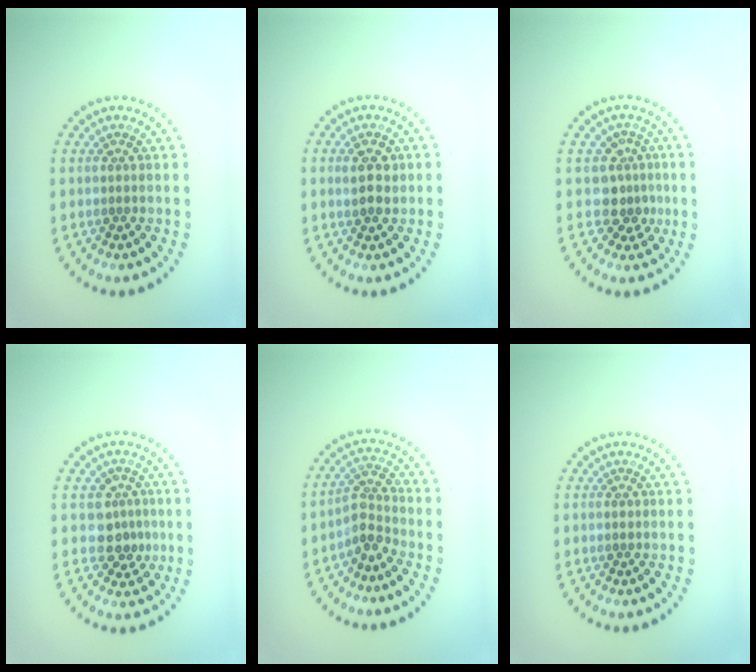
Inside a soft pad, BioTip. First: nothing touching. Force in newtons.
{"total": 2.4, "press": 2.4, "slide": 0.5}
{"total": 2.7, "press": 2.2, "slide": 1.6}
{"total": 2.8, "press": 2.5, "slide": 1.2}
{"total": 2.7, "press": 1.9, "slide": 1.8}
{"total": 0.6, "press": 0.6, "slide": 0.1}